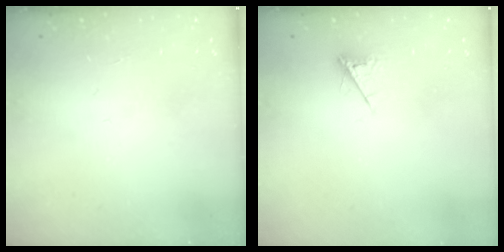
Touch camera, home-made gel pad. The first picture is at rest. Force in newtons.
{"total": 4.7, "press": 4.7, "slide": 0.5}